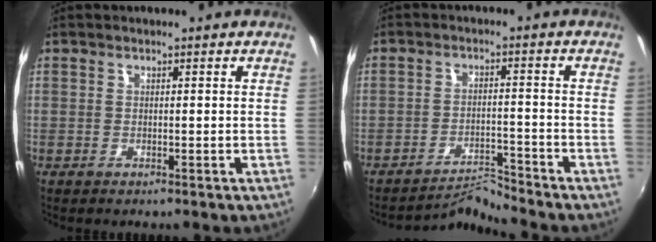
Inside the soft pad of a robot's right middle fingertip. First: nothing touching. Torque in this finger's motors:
{"motor_torque": [-0.40, 0.05, 0.04, -0.01]}